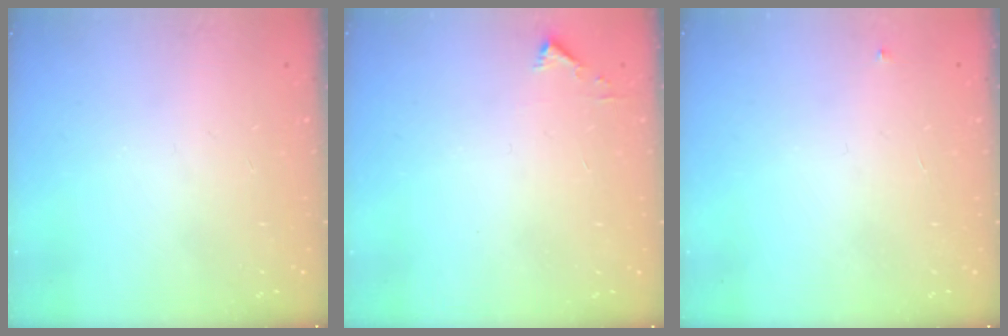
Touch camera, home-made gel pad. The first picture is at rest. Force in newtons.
{"total": 2.3, "press": 2.3, "slide": 0.2}
{"total": 3.0, "press": 2.9, "slide": 0.4}